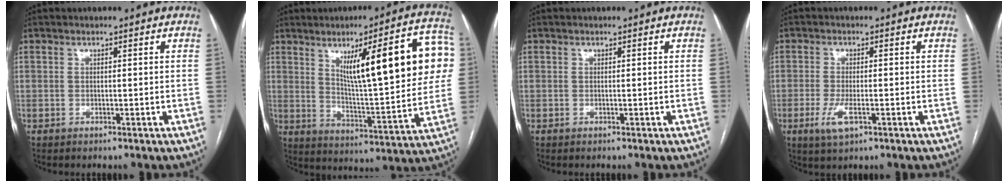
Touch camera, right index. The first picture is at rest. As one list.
[{"total": 21.6, "force": [6.2, 3.4, 20.5], "torque": [-0.277, 0.018, 0.089]}, {"total": 0.0}, {"total": 4.2, "force": [-1.6, 1.2, 3.7], "torque": [-0.078, -0.006, -0.027]}]